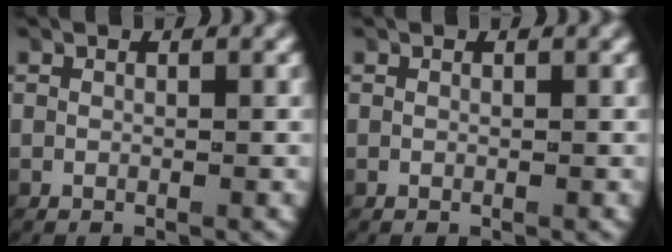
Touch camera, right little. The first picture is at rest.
{"total": 0.0}